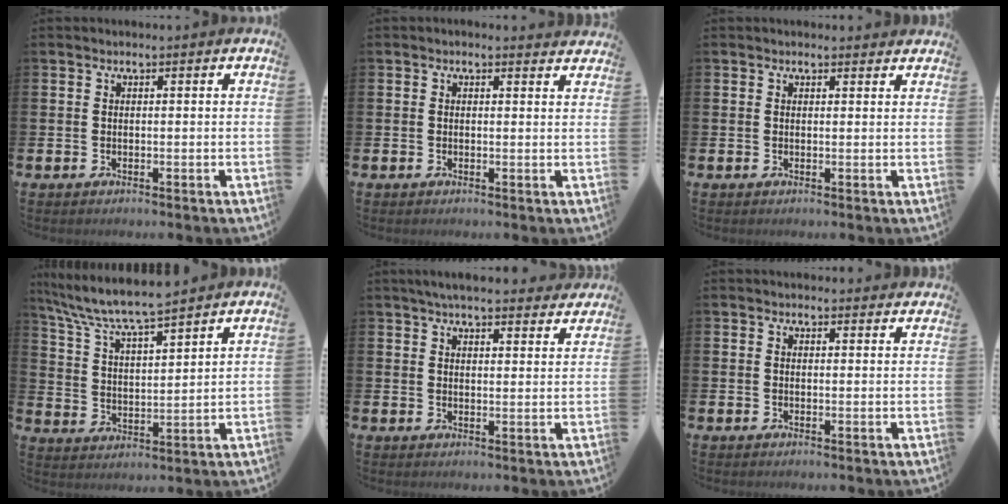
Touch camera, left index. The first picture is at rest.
{"total": 0.5, "force": [0.5, 0.1, 0.1], "torque": [0.007, -0.004, 0.009]}
{"total": 0.8, "force": [0.8, 0.2, 0.1], "torque": [0.007, 0.000, 0.012]}
{"total": 7.6, "force": [7.0, 0.7, 2.9], "torque": [-0.081, -0.043, 0.120]}
{"total": 4.9, "force": [4.6, 0.6, 1.7], "torque": [-0.033, -0.019, 0.082]}
{"total": 1.3, "force": [1.3, 0.3, 0.0], "torque": [0.007, -0.004, 0.021]}